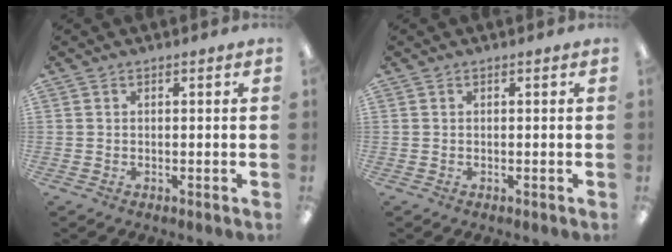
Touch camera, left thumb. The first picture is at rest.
{"total": 0.0}